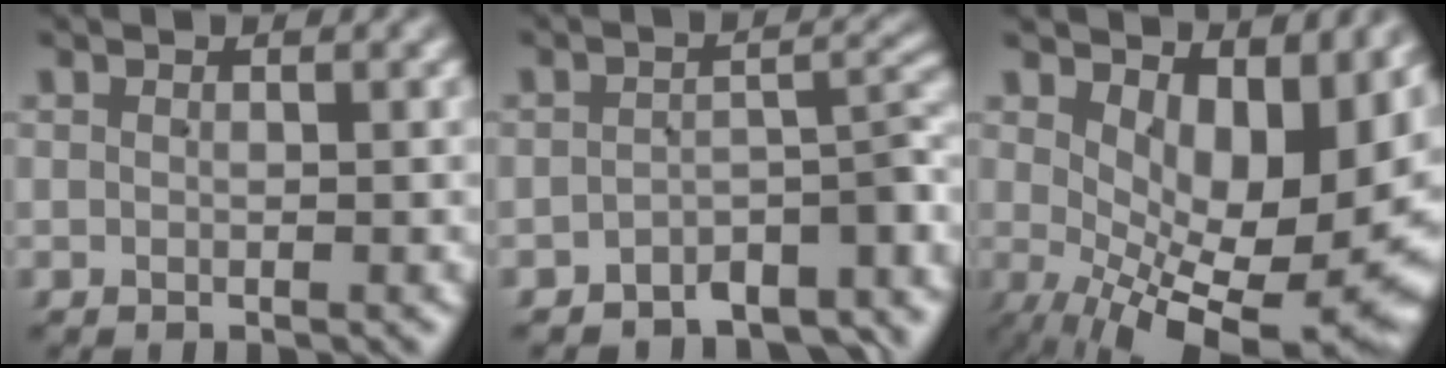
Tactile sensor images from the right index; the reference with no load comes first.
{"total": 5.9, "force": [-4.2, 1.8, 3.8], "torque": [-0.039, -0.004, -0.066]}
{"total": 12.8, "force": [-2.5, 6.4, 10.7], "torque": [-0.145, -0.052, -0.010]}